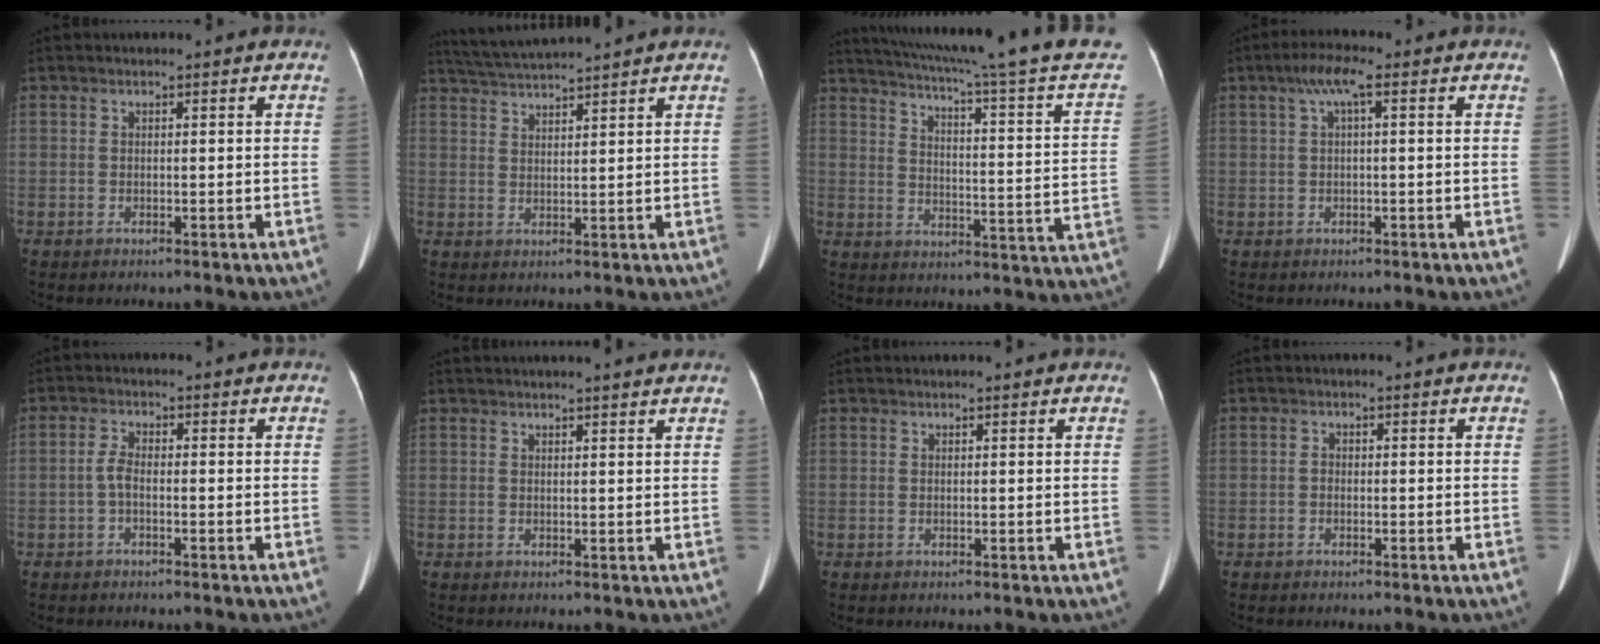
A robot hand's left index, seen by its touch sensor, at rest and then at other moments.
{"total": 7.0, "force": [6.6, -1.1, 2.1], "torque": [-0.046, 0.022, 0.118]}
{"total": 25.2, "force": [22.0, -1.7, 12.1], "torque": [-0.192, -0.065, 0.274]}
{"total": 3.7, "force": [1.3, 0.5, 3.4], "torque": [-0.067, 0.021, 0.025]}
{"total": 2.1, "force": [-0.8, 0.8, 1.7], "torque": [-0.038, 0.003, -0.015]}
{"total": 6.2, "force": [5.9, -0.2, 1.9], "torque": [-0.023, 0.019, 0.058]}
{"total": 1.4, "force": [1.3, 0.2, 0.3], "torque": [-0.008, 0.012, 0.018]}
{"total": 0.9, "force": [-0.4, 0.8, 0.1], "torque": [-0.001, 0.003, -0.009]}